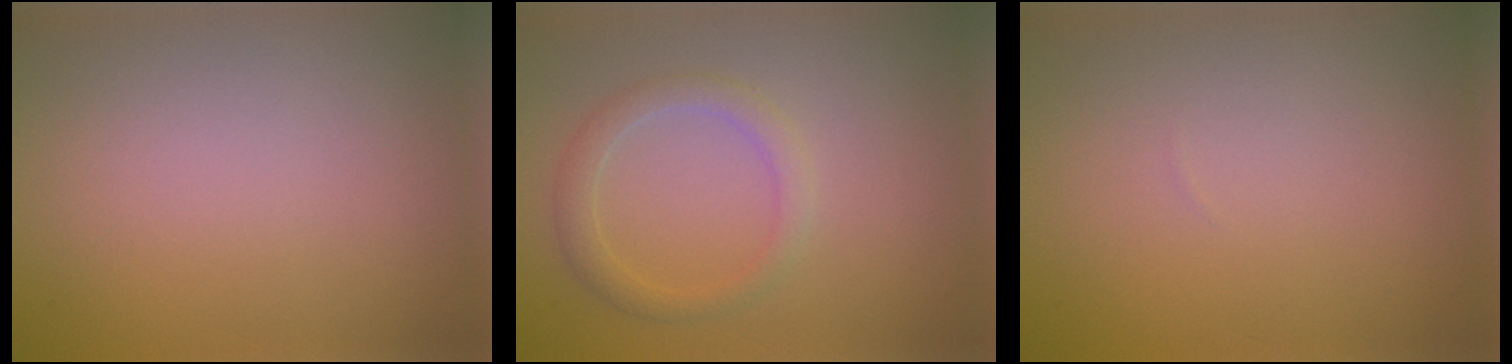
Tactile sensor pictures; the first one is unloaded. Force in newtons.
{"total": 2.3, "press": 2.3, "slide": 0.1}
{"total": 0.0}